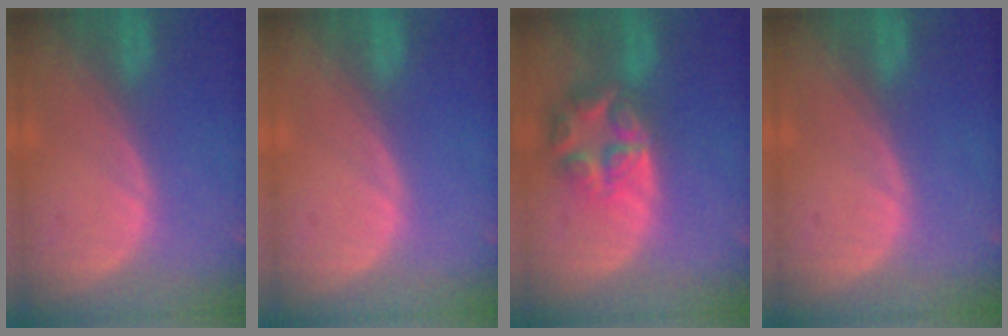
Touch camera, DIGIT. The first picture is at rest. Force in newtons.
{"total": 0.0}
{"total": 7.8, "press": 6.8, "slide": 3.8}
{"total": 0.0}